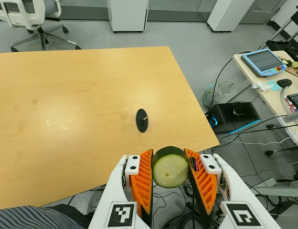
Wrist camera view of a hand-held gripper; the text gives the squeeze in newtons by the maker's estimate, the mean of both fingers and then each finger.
{"total": 9.9, "left": 9.3, "right": 10.4}